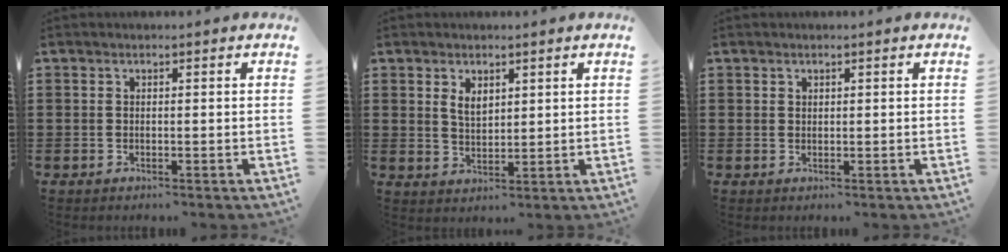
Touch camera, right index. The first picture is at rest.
{"total": 2.8, "force": [1.6, 1.6, 1.7], "torque": [-0.037, 0.004, 0.030]}
{"total": 0.6, "force": [0.5, 0.4, 0.1], "torque": [-0.003, 0.001, 0.010]}